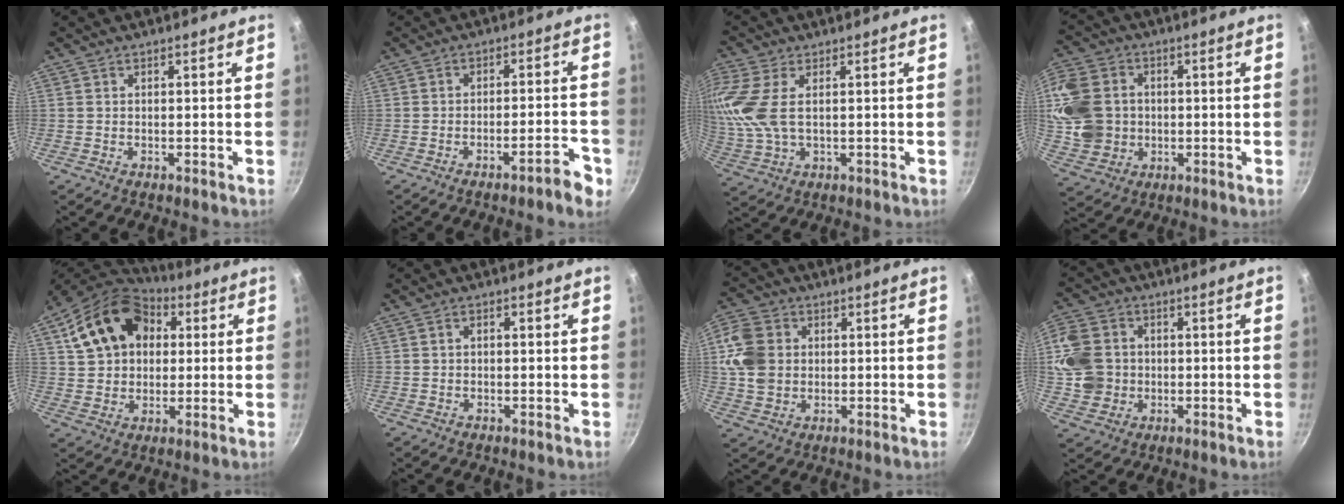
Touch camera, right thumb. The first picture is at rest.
{"total": 5.9, "force": [-3.6, 0.9, 4.6], "torque": [-0.059, 0.032, -0.044]}
{"total": 9.6, "force": [1.9, 4.9, 8.1], "torque": [-0.181, 0.002, 0.040]}
{"total": 16.2, "force": [1.2, 13.6, 8.6], "torque": [-0.177, 0.010, 0.027]}
{"total": 18.5, "force": [5.7, 13.5, 11.2], "torque": [-0.182, 0.021, 0.093]}
{"total": 1.2, "force": [0.1, 0.8, 1.0], "torque": [-0.019, 0.008, 0.001]}
{"total": 9.7, "force": [1.3, 7.9, 5.4], "torque": [-0.087, 0.002, 0.016]}
{"total": 12.1, "force": [0.6, 10.7, 5.6], "torque": [-0.101, 0.009, 0.007]}